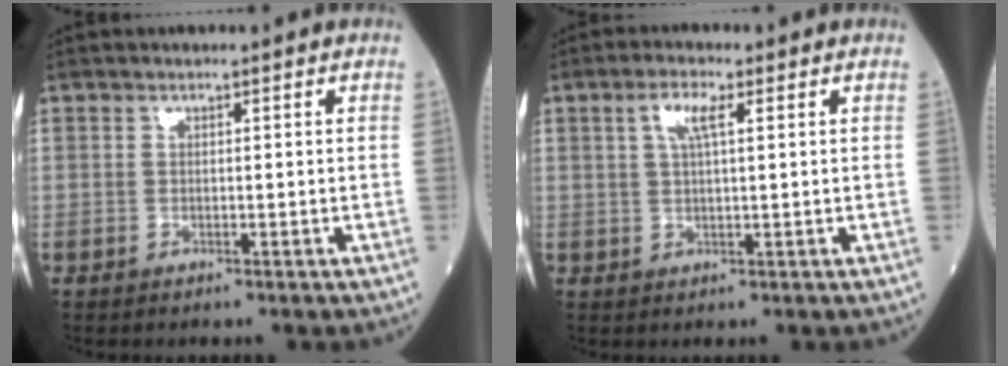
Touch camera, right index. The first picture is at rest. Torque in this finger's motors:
{"motor_torque": [0.31, 0.29, 0.19, 0.08]}